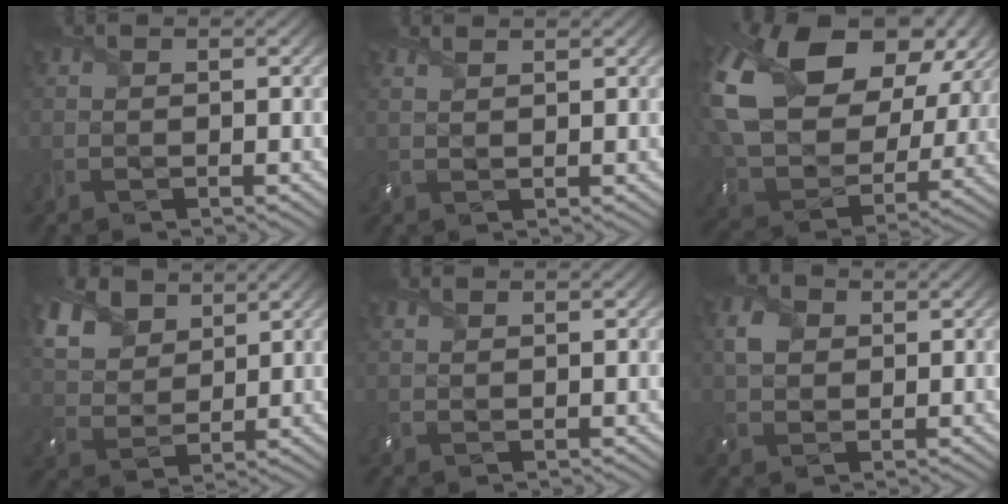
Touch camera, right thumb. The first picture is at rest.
{"total": 1.4, "force": [1.2, 0.3, 0.6], "torque": [-0.021, 0.001, 0.026]}
{"total": 19.8, "force": [6.9, 13.6, 12.6], "torque": [-0.312, 0.013, 0.140]}
{"total": 9.2, "force": [5.9, 5.4, 4.6], "torque": [-0.151, 0.009, 0.116]}
{"total": 1.2, "force": [1.0, 0.4, 0.5], "torque": [-0.019, 0.005, 0.023]}
{"total": 3.4, "force": [1.2, 2.6, 1.9], "torque": [-0.051, 0.005, 0.019]}